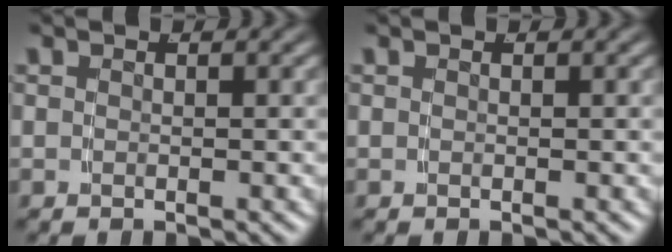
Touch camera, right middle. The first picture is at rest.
{"total": 0.0}